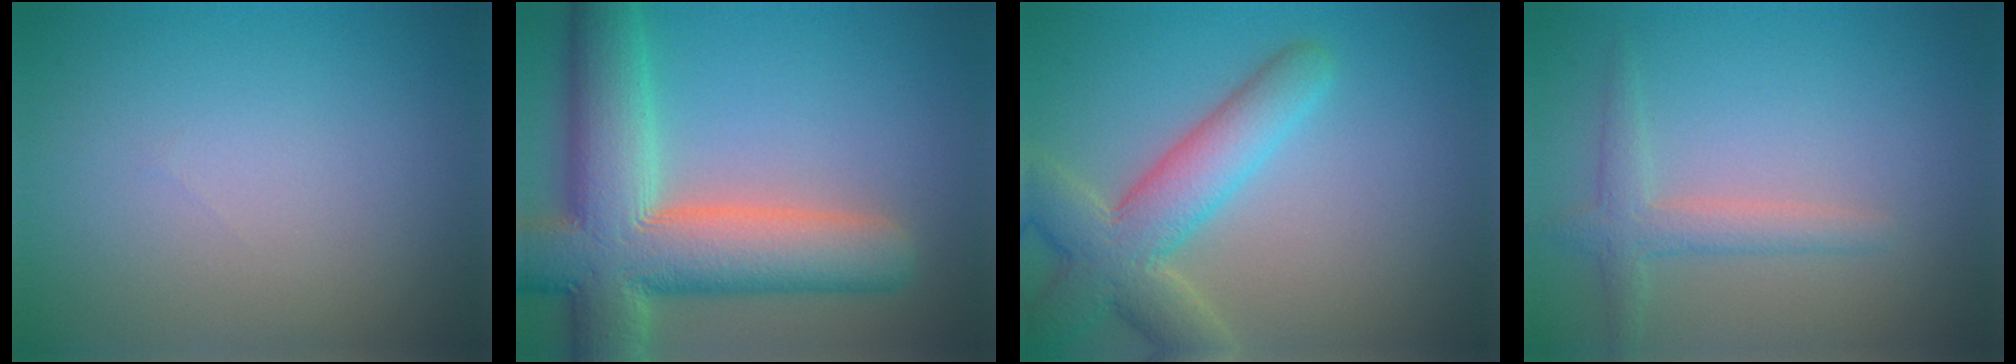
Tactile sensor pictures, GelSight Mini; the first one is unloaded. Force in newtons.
{"total": 12.6, "press": 12.6, "slide": 1.2}
{"total": 6.5, "press": 6.5, "slide": 0.4}
{"total": 2.4, "press": 2.4, "slide": 0.1}